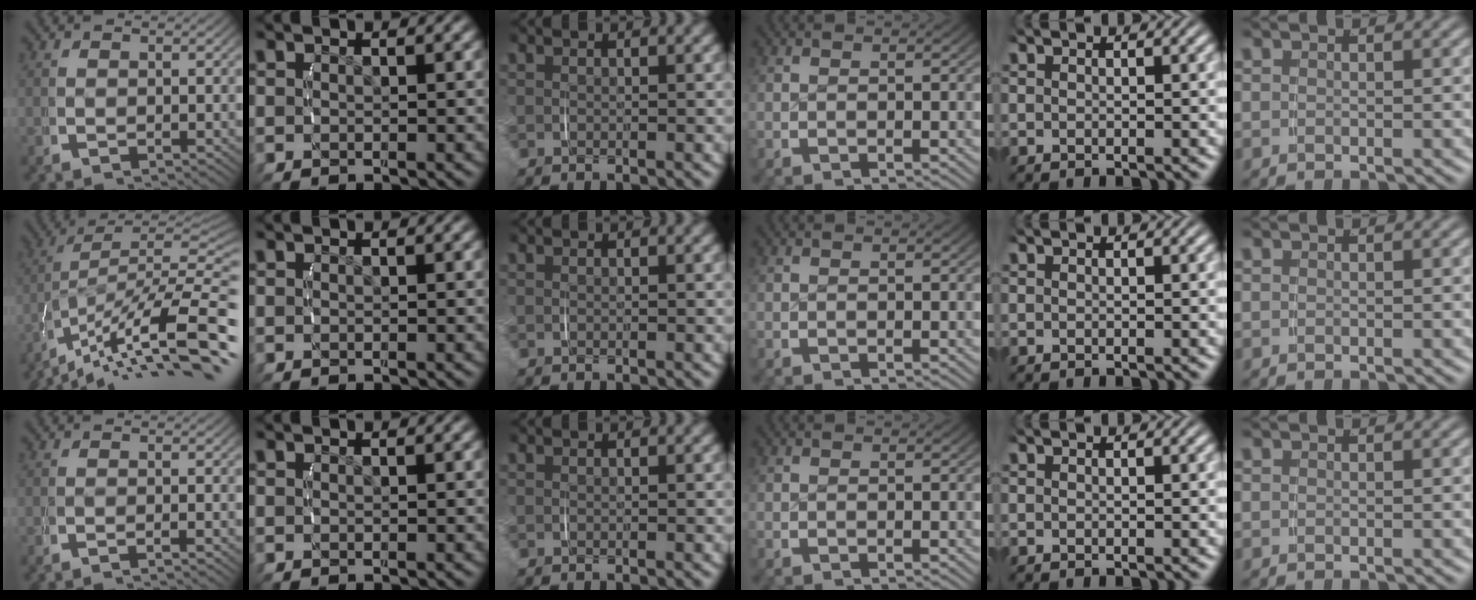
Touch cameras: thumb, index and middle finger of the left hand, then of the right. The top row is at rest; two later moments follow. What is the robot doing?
{"motion": "lift_and_place", "object": "string"}